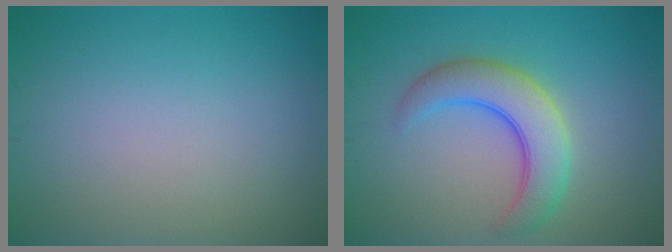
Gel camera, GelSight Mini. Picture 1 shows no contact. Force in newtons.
{"total": 5.4, "press": 5.4, "slide": 0.3}